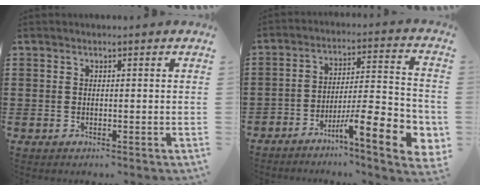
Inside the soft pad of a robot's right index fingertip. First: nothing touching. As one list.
[{"total": 11.0, "force": [-6.4, 2.4, 8.6], "torque": [-0.125, 0.006, -0.113]}]